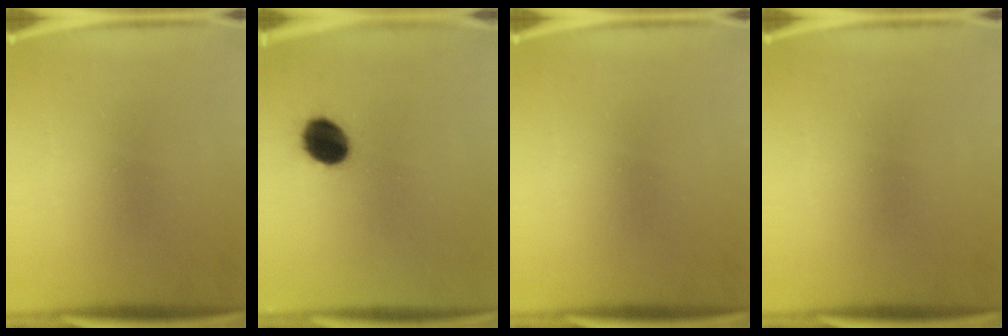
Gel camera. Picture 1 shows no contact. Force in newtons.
{"total": 9.4}
{"total": 0.0}
{"total": 0.0}